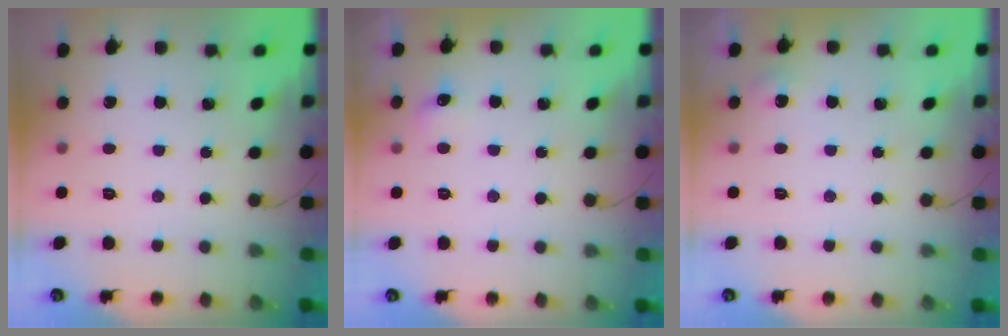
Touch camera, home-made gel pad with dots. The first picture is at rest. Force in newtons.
{"total": 5.3, "press": 5.1, "slide": 1.4}
{"total": 4.2, "press": 4.0, "slide": 1.4}